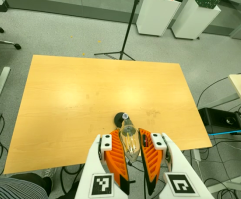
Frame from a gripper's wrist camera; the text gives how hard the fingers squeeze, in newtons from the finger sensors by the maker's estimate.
{"total": 20.9, "left": 25.9, "right": 15.9}